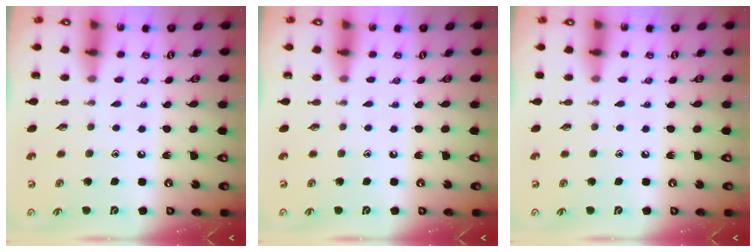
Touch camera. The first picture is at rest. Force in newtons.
{"total": 0.0}
{"total": 2.8, "press": 2.8, "slide": 0.4}